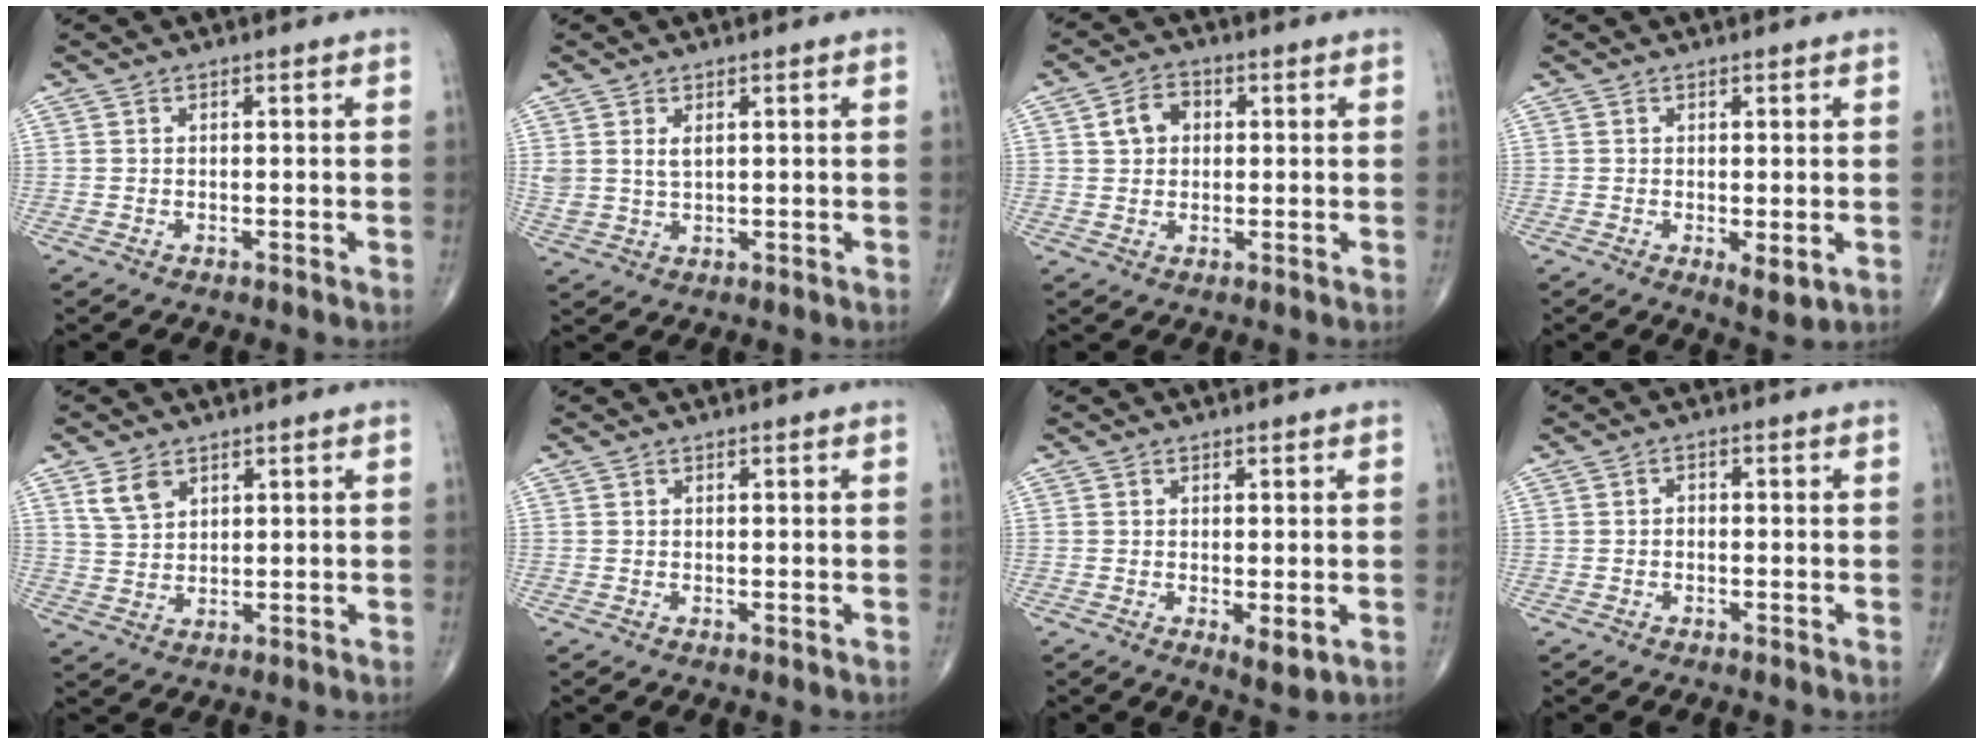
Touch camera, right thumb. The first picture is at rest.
{"total": 3.3, "force": [1.3, 1.8, 2.4], "torque": [-0.047, -0.005, 0.034]}
{"total": 5.0, "force": [1.1, 3.9, 2.9], "torque": [-0.039, 0.007, 0.014]}
{"total": 3.3, "force": [-0.6, 1.3, 3.0], "torque": [-0.044, -0.012, -0.004]}
{"total": 4.6, "force": [2.8, 2.6, 2.6], "torque": [-0.044, -0.012, 0.063]}
{"total": 0.0}
{"total": 3.3, "force": [-0.6, 1.3, 3.0], "torque": [-0.044, -0.011, -0.004]}
{"total": 1.1, "force": [-0.2, 0.8, 0.7], "torque": [-0.004, 0.005, -0.007]}